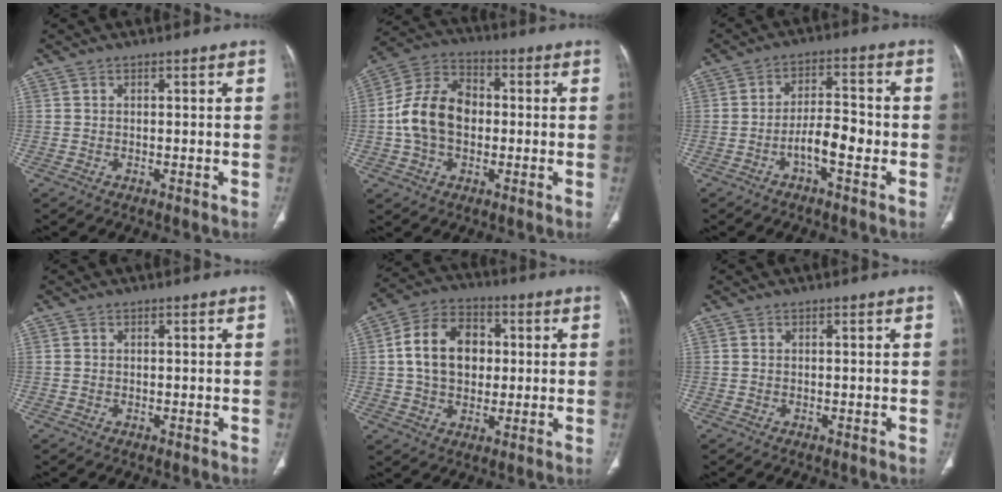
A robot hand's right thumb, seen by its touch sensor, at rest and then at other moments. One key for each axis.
{"total": 13.1, "fx": -0.6, "fy": 9.4, "fz": 9.2, "tx": -0.162, "ty": 0.034, "tz": -0.017}
{"total": 6.8, "fx": -2.6, "fy": 2.4, "fz": 5.8, "tx": -0.094, "ty": 0.030, "tz": -0.044}
{"total": 0.5, "fx": -0.1, "fy": 0.5, "fz": 0.1, "tx": -0.001, "ty": 0.003, "tz": 0.000}
{"total": 13.3, "fx": 1.4, "fy": 9.8, "fz": 8.9, "tx": -0.126, "ty": 0.015, "tz": 0.019}
{"total": 0.0}